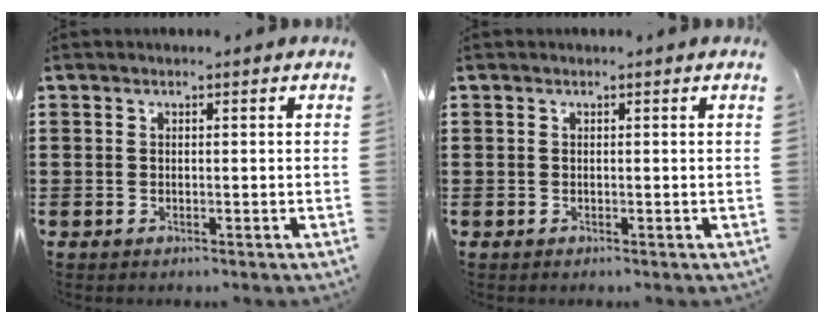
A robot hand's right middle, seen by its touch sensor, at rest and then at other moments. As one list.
[{"total": 0.0}]